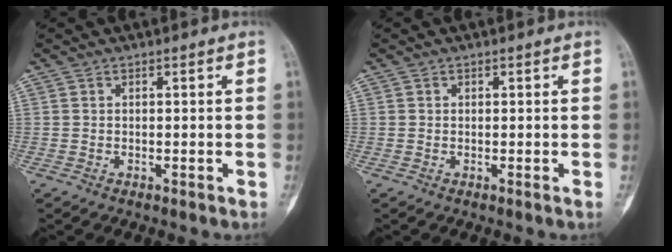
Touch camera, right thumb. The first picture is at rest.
{"total": 0.0}